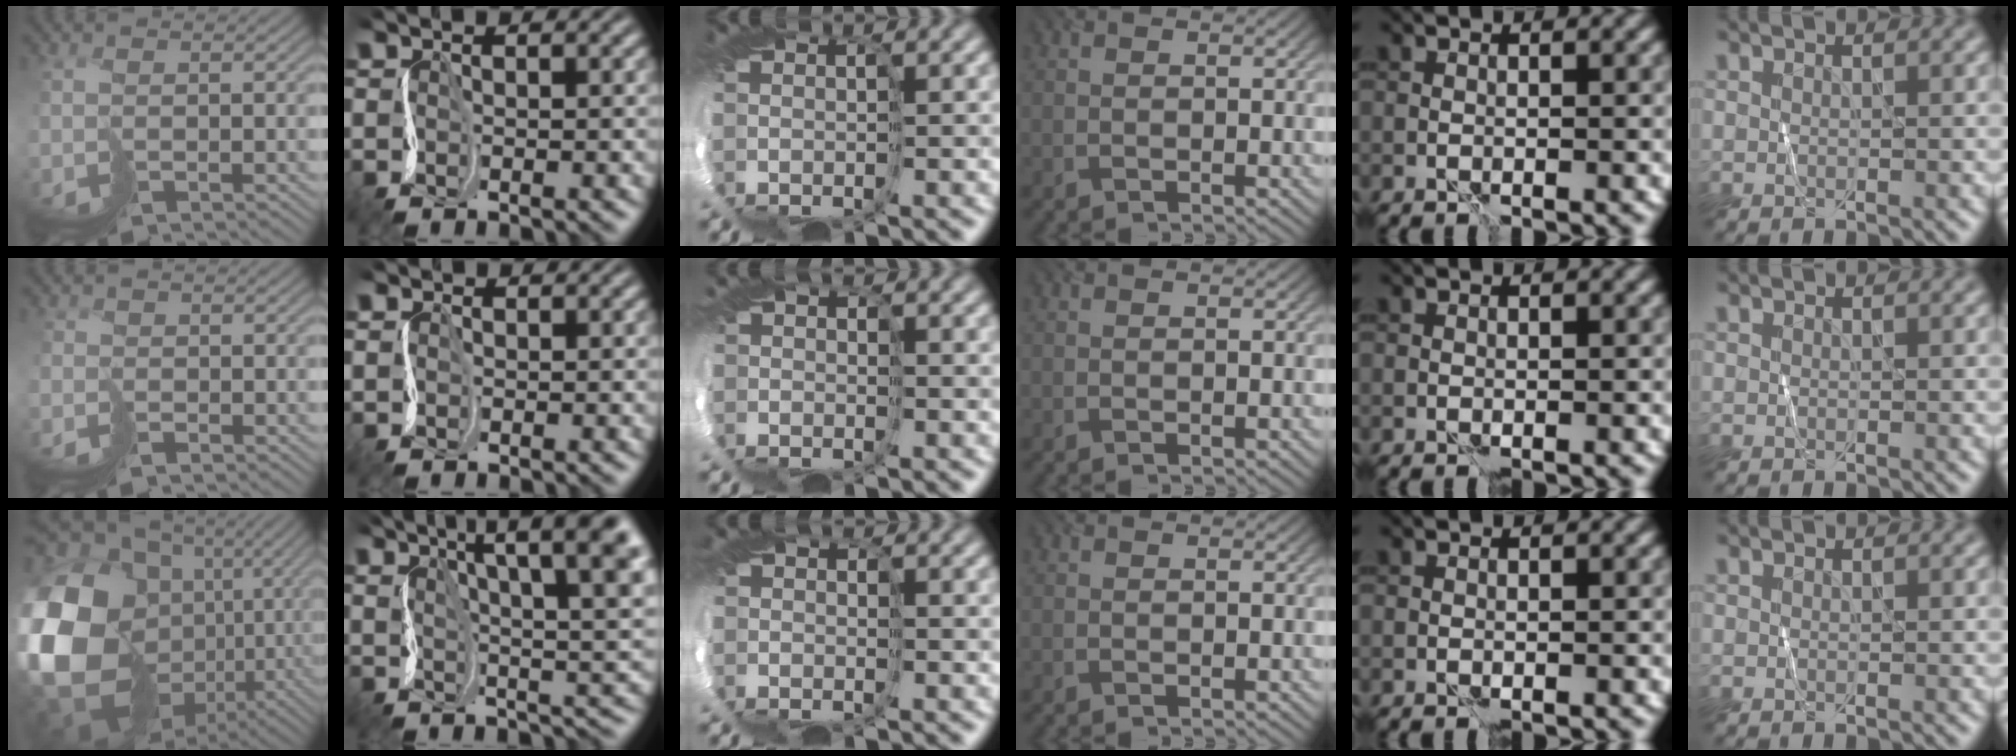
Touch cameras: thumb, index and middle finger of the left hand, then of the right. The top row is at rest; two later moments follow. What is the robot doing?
{"motion": "cut", "object": "paper bag"}